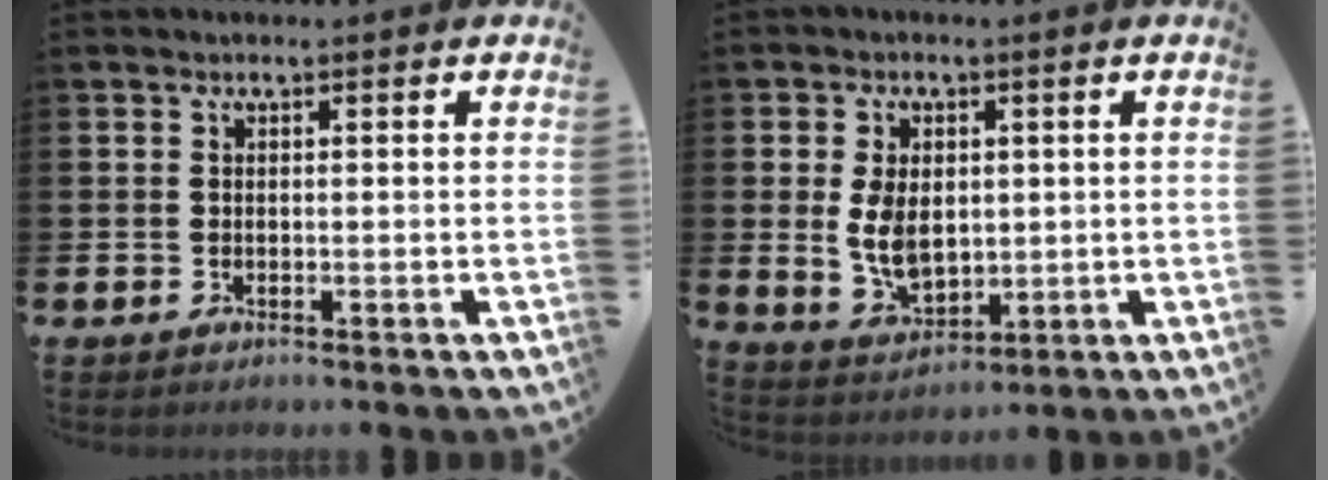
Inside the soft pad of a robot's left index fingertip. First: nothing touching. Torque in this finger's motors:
{"motor_torque": [1.71, -0.13, 0.22, 0.21]}